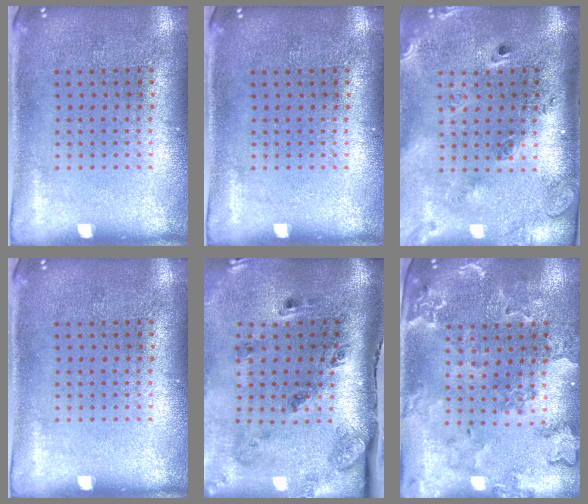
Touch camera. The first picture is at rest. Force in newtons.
{"total": 0.0}
{"total": 2.8, "press": 1.9, "slide": 2.0}
{"total": 0.0}
{"total": 3.1, "press": 2.0, "slide": 2.4}
{"total": 1.4, "press": 1.4, "slide": 0.3}